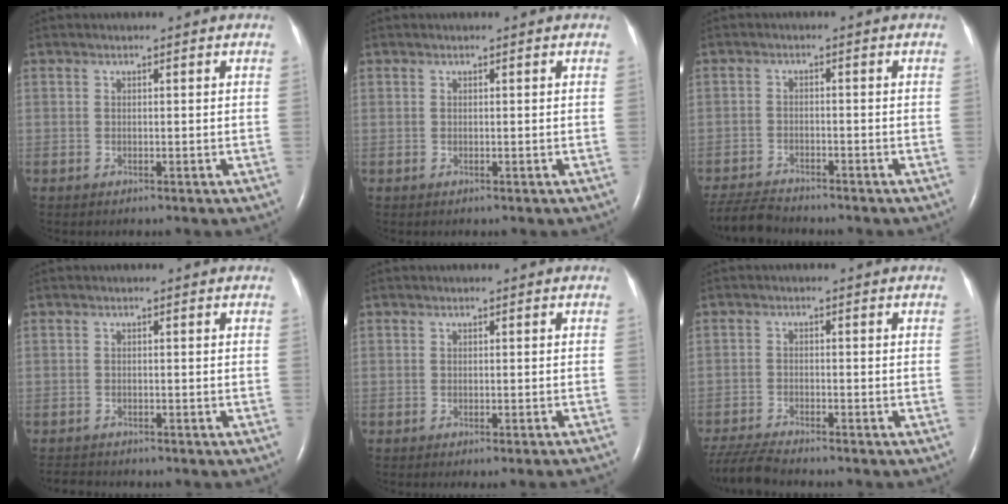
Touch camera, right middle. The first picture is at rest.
{"total": 0.0}
{"total": 5.6, "force": [-5.5, 0.5, 1.1], "torque": [-0.020, -0.023, -0.098]}
{"total": 2.5, "force": [-2.4, 0.5, 0.2], "torque": [-0.003, -0.010, -0.038]}
{"total": 3.1, "force": [-2.8, -0.7, 1.1], "torque": [-0.009, -0.001, -0.034]}
{"total": 6.3, "force": [-6.0, -0.1, 2.1], "torque": [-0.043, -0.025, -0.109]}